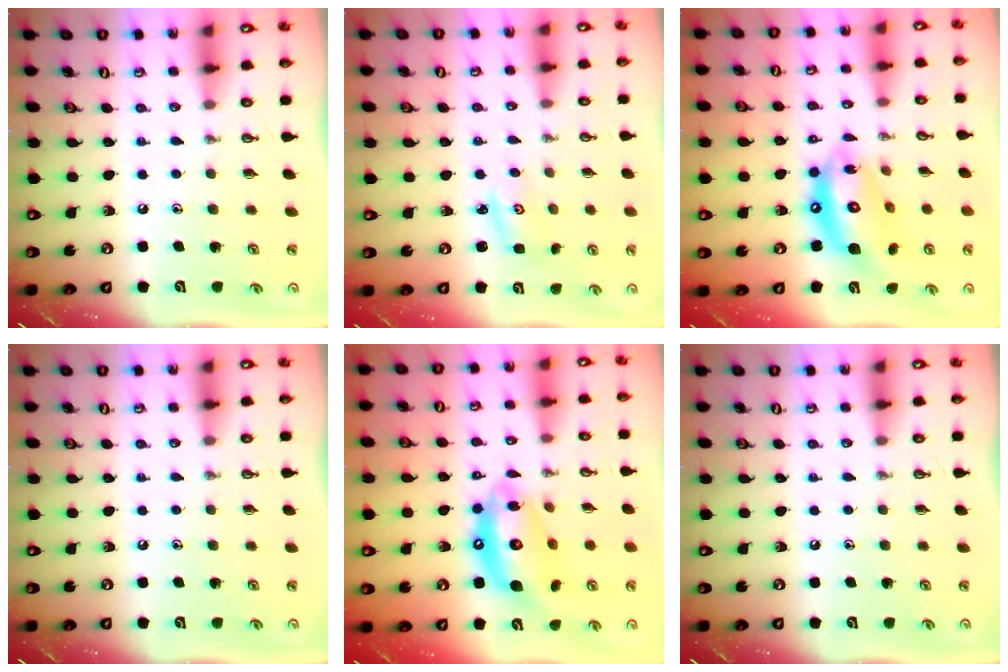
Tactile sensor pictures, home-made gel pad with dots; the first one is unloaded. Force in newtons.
{"total": 2.3, "press": 2.3, "slide": 0.3}
{"total": 15.0, "press": 14.9, "slide": 1.6}
{"total": 0.0}
{"total": 16.0, "press": 15.9, "slide": 1.9}
{"total": 0.0}